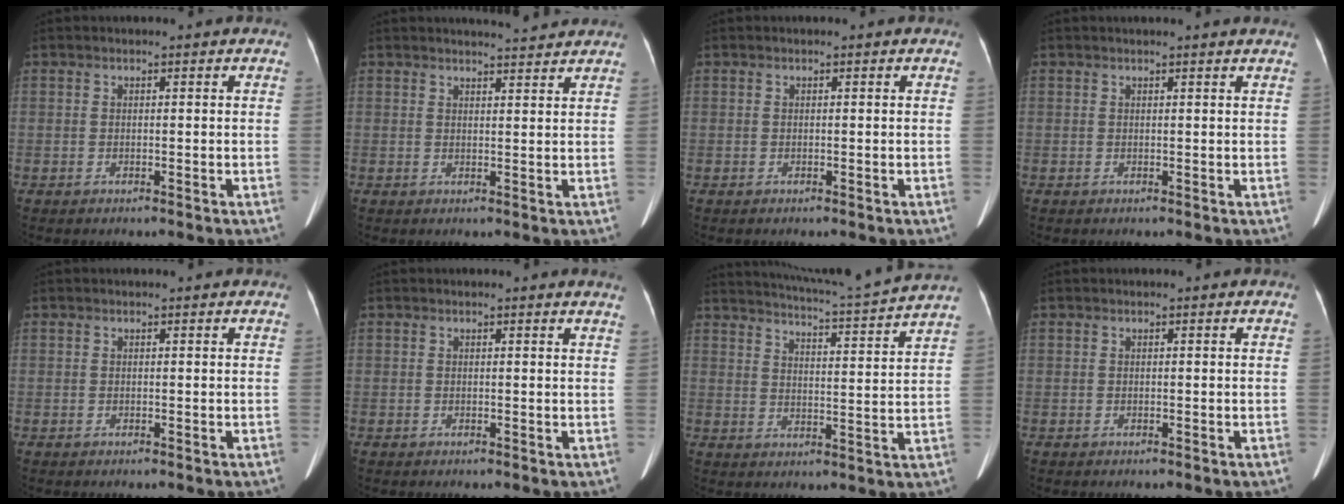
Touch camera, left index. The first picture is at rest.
{"total": 4.6, "force": [4.5, -0.1, 1.0], "torque": [-0.021, 0.006, 0.057]}
{"total": 0.0}
{"total": 4.1, "force": [3.7, -0.5, 1.6], "torque": [-0.019, 0.016, 0.037]}
{"total": 0.0}
{"total": 2.2, "force": [2.1, -0.2, 0.6], "torque": [-0.015, -0.008, 0.010]}
{"total": 15.0, "force": [14.2, -2.4, 4.3], "torque": [-0.087, -0.042, 0.190]}
{"total": 0.0}